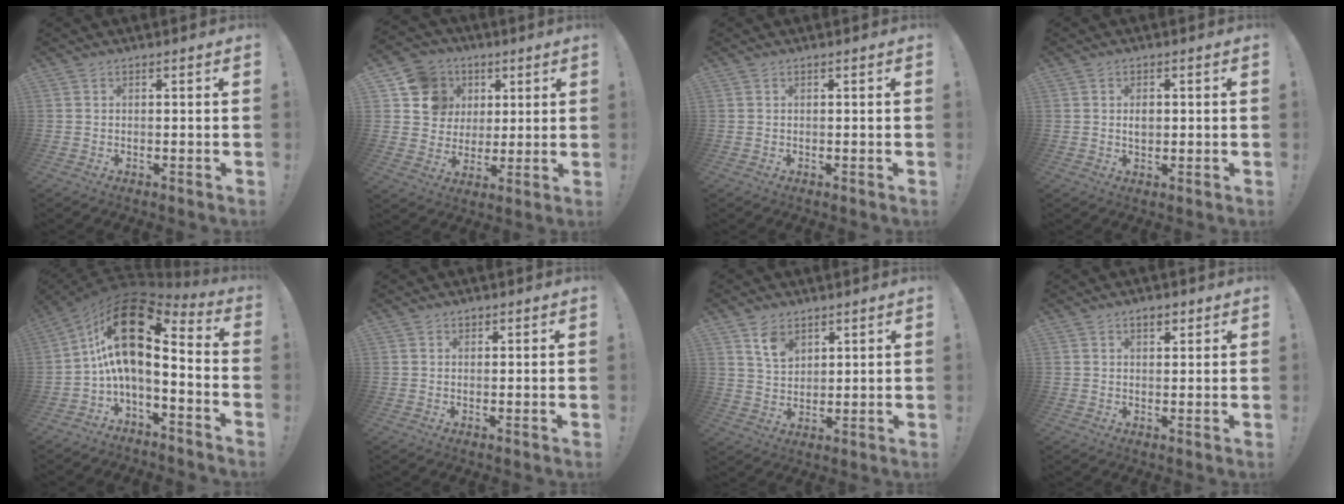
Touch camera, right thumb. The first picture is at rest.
{"total": 12.4, "force": [4.2, 11.2, 3.2], "torque": [-0.049, -0.011, 0.092]}
{"total": 0.0}
{"total": 2.5, "force": [0.3, 1.7, 1.8], "torque": [-0.016, -0.002, -0.001]}
{"total": 18.2, "force": [3.7, 7.5, 16.2], "torque": [-0.293, -0.024, 0.064]}
{"total": 0.6, "force": [0.4, 0.5, 0.0], "torque": [0.005, -0.003, 0.008]}
{"total": 7.5, "force": [4.9, 4.8, 3.1], "torque": [-0.049, -0.024, 0.092]}
{"total": 2.8, "force": [1.6, 1.4, 1.7], "torque": [-0.025, -0.001, 0.027]}